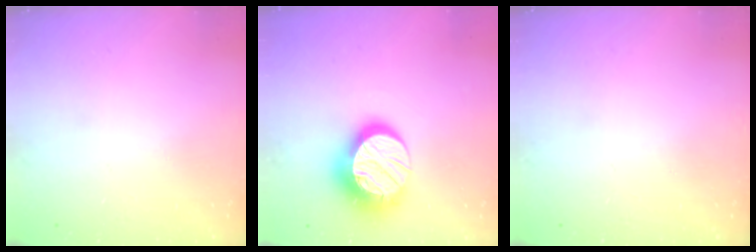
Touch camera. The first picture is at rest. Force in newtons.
{"total": 13.9, "press": 13.9, "slide": 1.0}
{"total": 0.0}